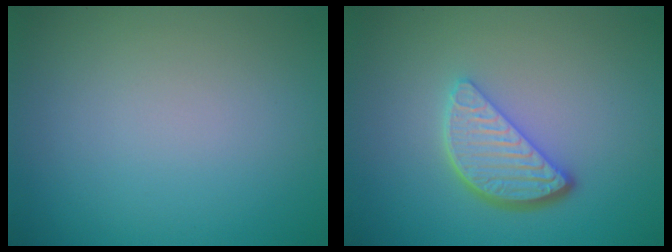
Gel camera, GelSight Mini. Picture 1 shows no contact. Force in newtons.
{"total": 3.9, "press": 3.2, "slide": 2.2}